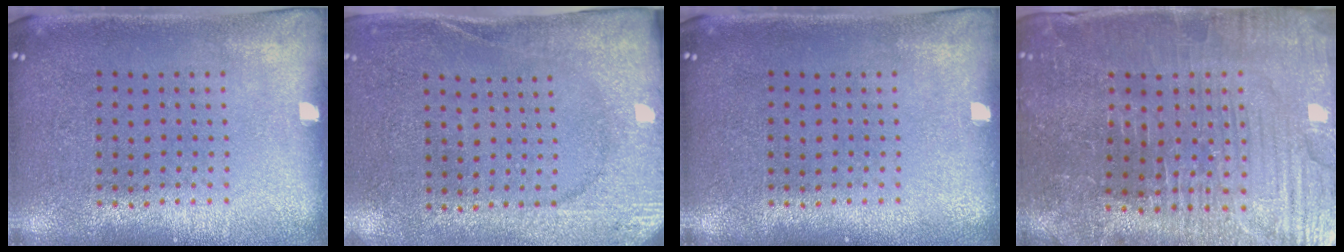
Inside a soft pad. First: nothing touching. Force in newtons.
{"total": 2.6, "press": 2.4, "slide": 1.0}
{"total": 0.0}
{"total": 3.7, "press": 3.7, "slide": 0.4}